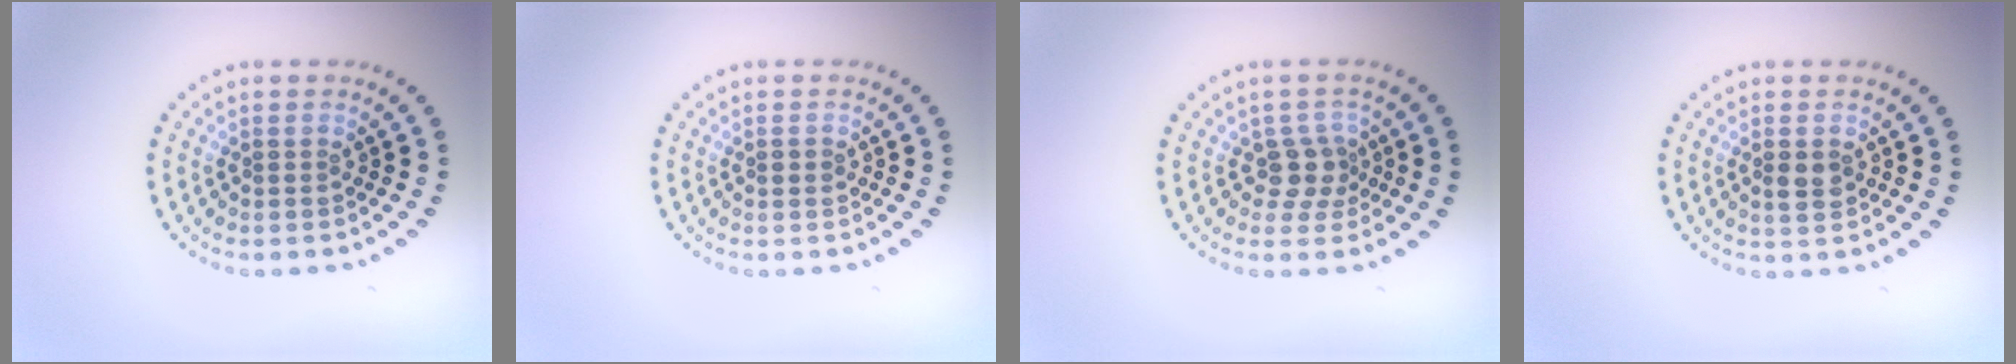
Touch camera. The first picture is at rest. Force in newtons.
{"total": 0.8, "press": 0.8, "slide": 0.0}
{"total": 2.5, "press": 2.1, "slide": 1.4}
{"total": 1.8, "press": 1.8, "slide": 0.1}